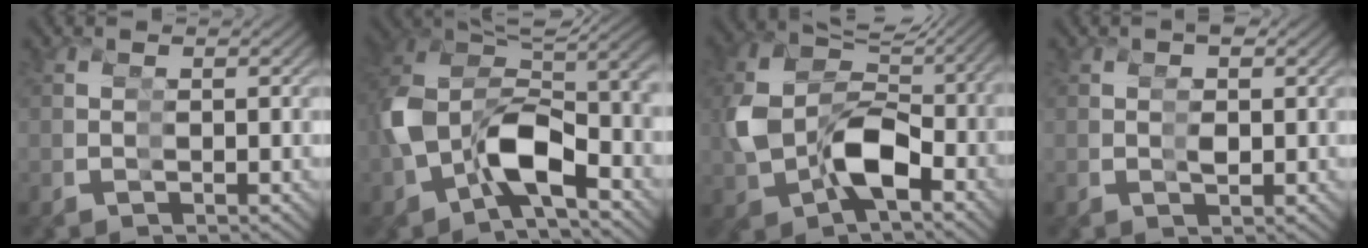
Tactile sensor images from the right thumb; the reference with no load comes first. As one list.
[{"total": 13.8, "force": [-0.7, 9.6, 9.9], "torque": [-0.248, -0.015, 0.003]}, {"total": 11.1, "force": [-1.1, 8.0, 7.6], "torque": [-0.208, -0.032, 0.009]}, {"total": 1.3, "force": [0.9, -0.9, 0.2], "torque": [-0.001, 0.019, 0.008]}]